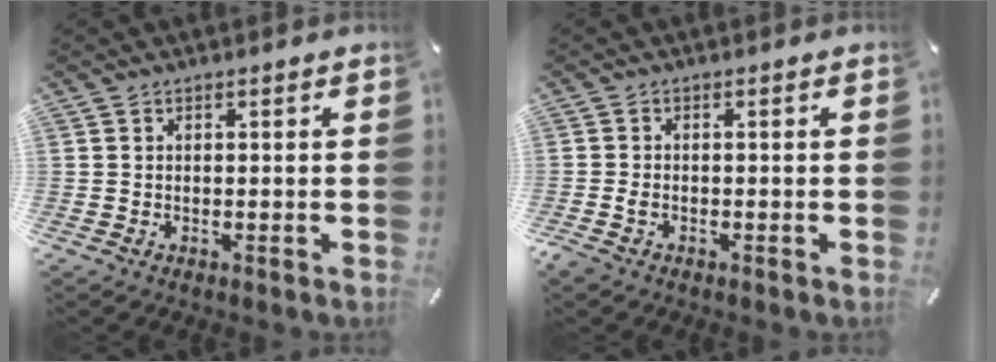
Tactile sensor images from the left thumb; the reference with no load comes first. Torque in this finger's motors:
{"motor_torque": [-0.17, 0.96, 0.09, 0.08, 0.03]}